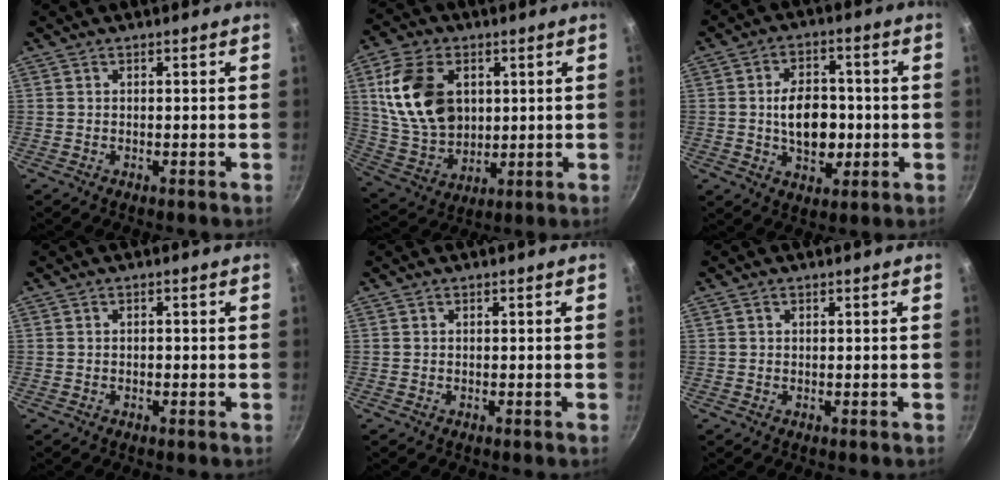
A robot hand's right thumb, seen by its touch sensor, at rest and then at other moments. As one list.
[{"total": 17.0, "force": [4.0, 11.8, 11.5], "torque": [-0.196, -0.010, 0.091]}, {"total": 11.2, "force": [-0.8, 7.4, 8.4], "torque": [-0.099, 0.010, -0.011]}, {"total": 0.6, "force": [-0.1, 0.4, 0.4], "torque": [-0.006, 0.004, -0.001]}, {"total": 0.0}, {"total": 0.6, "force": [0.3, 0.4, 0.3], "torque": [-0.005, 0.001, 0.006]}]